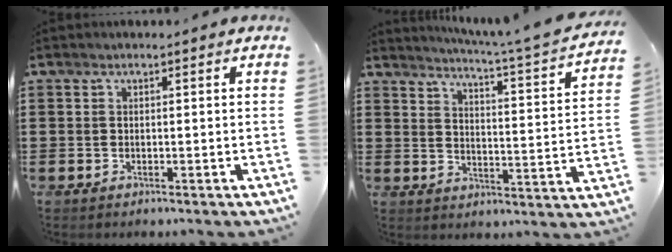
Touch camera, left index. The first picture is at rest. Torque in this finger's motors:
{"motor_torque": [1.31, -0.83, 0.18, 0.07]}